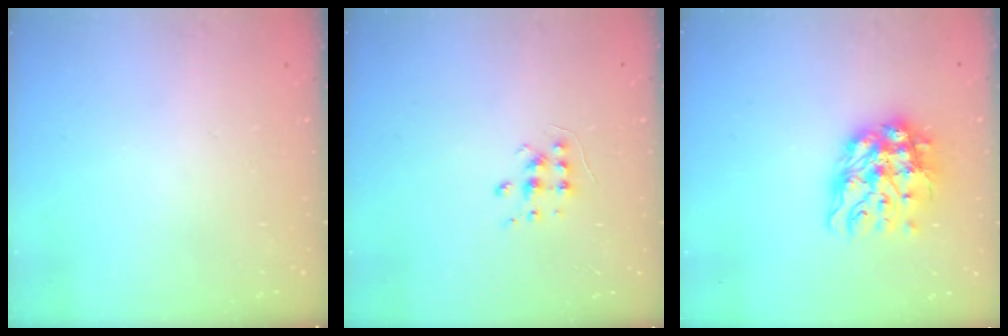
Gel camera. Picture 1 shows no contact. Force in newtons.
{"total": 6.0, "press": 6.0, "slide": 0.5}
{"total": 13.0, "press": 12.9, "slide": 1.5}